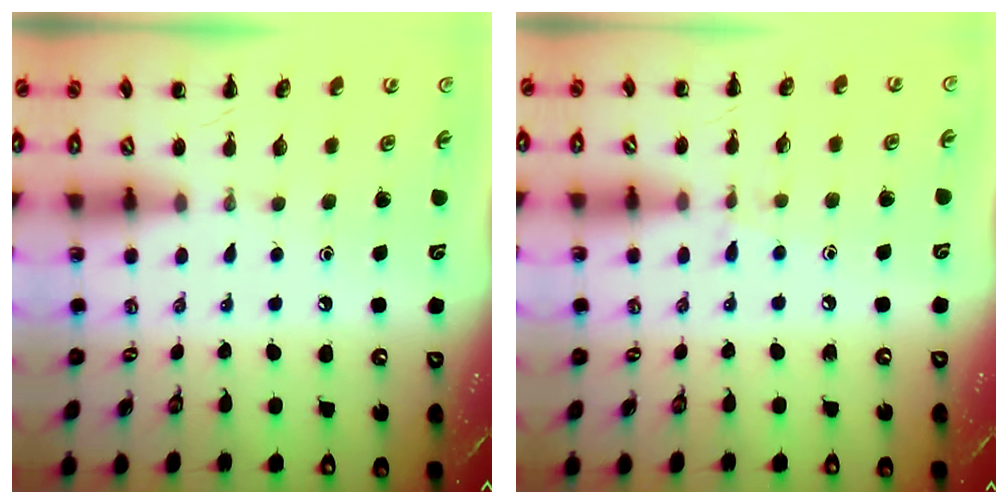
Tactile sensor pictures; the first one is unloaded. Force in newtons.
{"total": 5.8, "press": 5.5, "slide": 1.9}